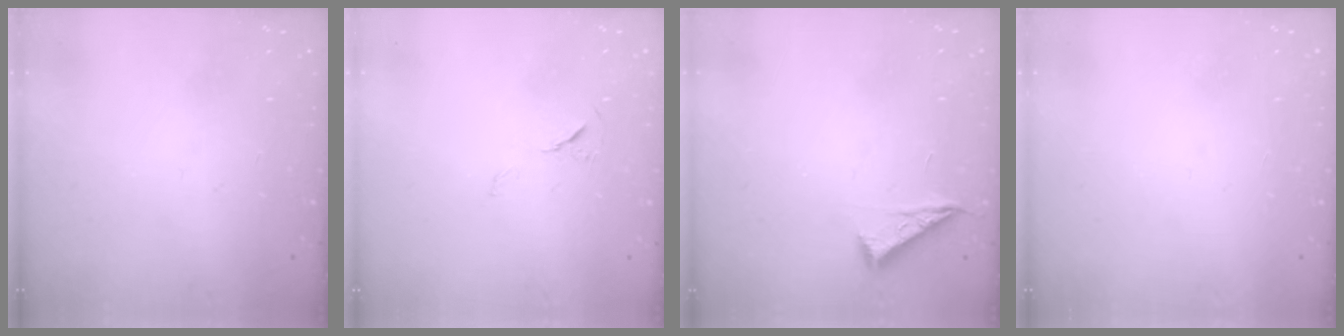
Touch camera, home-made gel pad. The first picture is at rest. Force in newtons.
{"total": 5.8, "press": 5.4, "slide": 2.2}
{"total": 5.0, "press": 5.0, "slide": 0.7}
{"total": 1.5, "press": 1.5, "slide": 0.1}